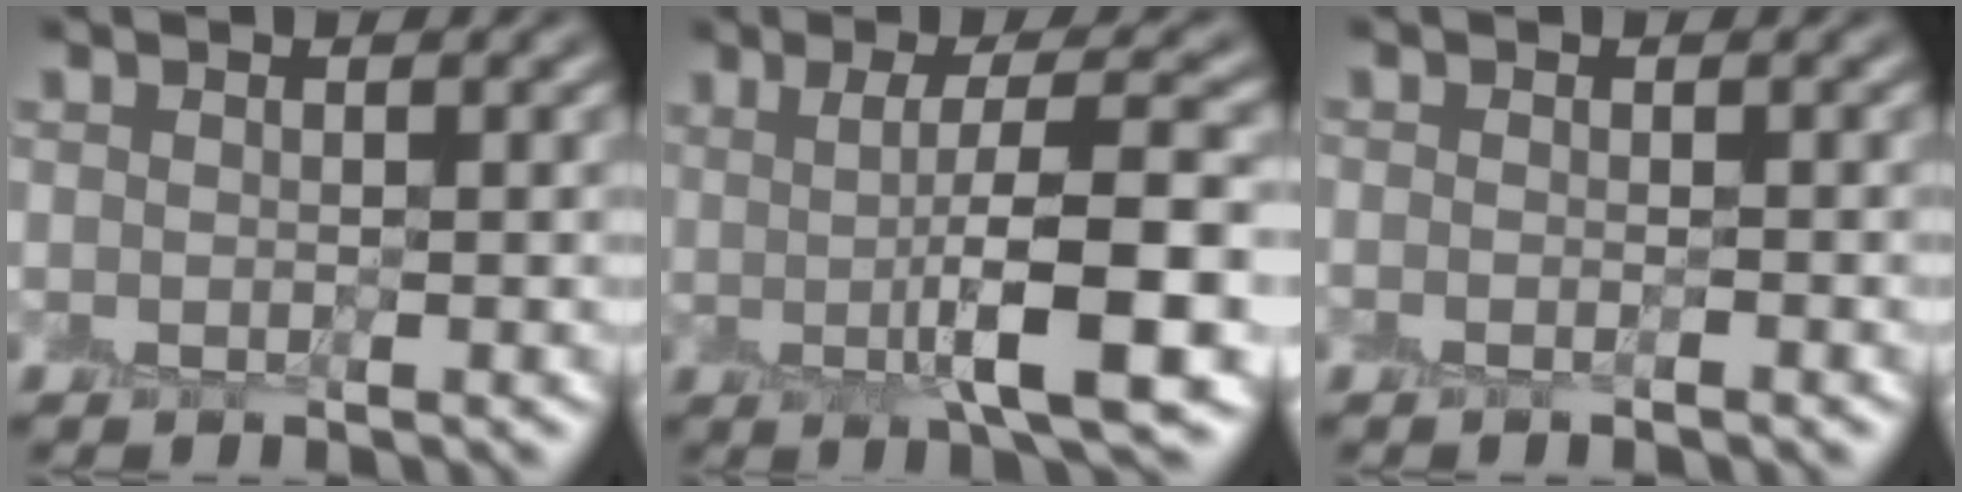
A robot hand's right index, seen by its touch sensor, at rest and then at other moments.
{"total": 7.7, "force": [-0.3, 1.7, 7.5], "torque": [-0.104, 0.003, -0.003]}
{"total": 0.6, "force": [-0.6, 0.0, 0.0], "torque": [-0.001, -0.004, -0.012]}